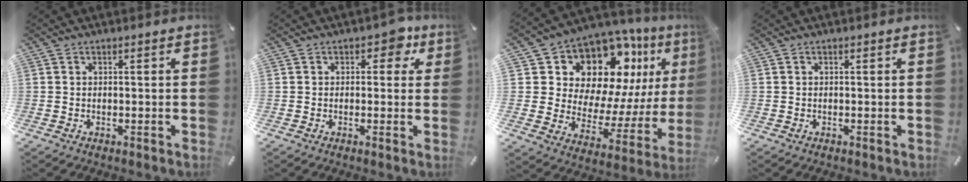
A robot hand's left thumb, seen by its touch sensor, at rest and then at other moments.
{"total": 5.1, "force": [2.1, 3.2, 3.3], "torque": [-0.024, -0.004, 0.026]}
{"total": 14.5, "force": [9.4, 9.7, 5.1], "torque": [-0.075, -0.102, 0.171]}
{"total": 0.0}